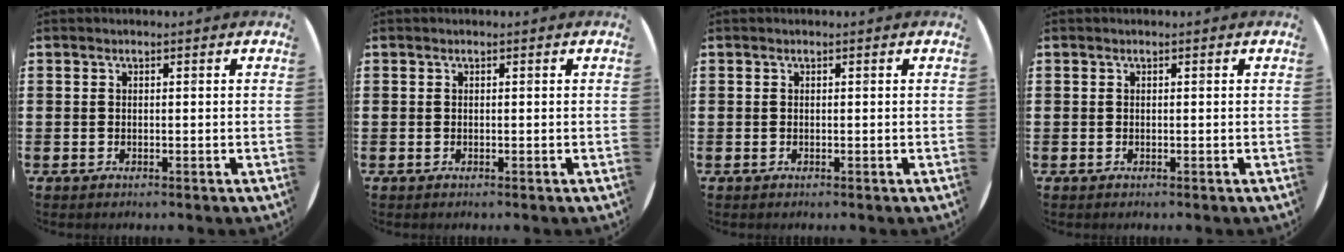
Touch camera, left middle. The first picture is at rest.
{"total": 0.0}
{"total": 0.0}
{"total": 0.0}